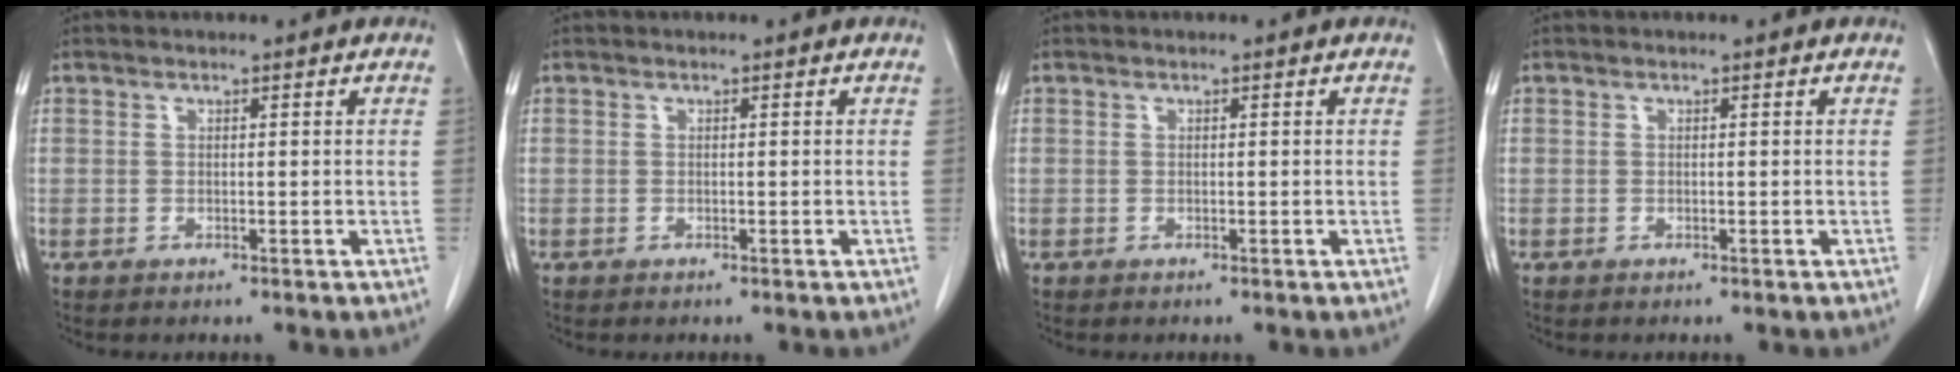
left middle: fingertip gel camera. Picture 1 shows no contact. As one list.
[{"total": 0.0}, {"total": 0.0}, {"total": 0.0}]